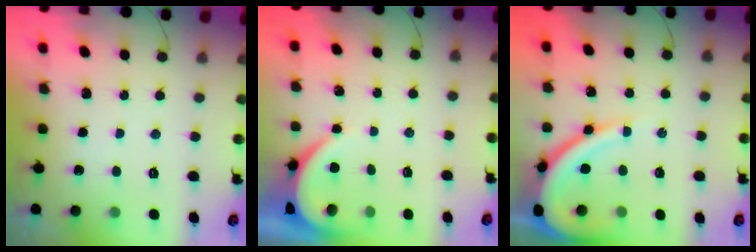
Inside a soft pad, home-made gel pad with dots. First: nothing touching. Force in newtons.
{"total": 3.9, "press": 3.9, "slide": 0.5}
{"total": 13.0, "press": 13.0, "slide": 1.3}